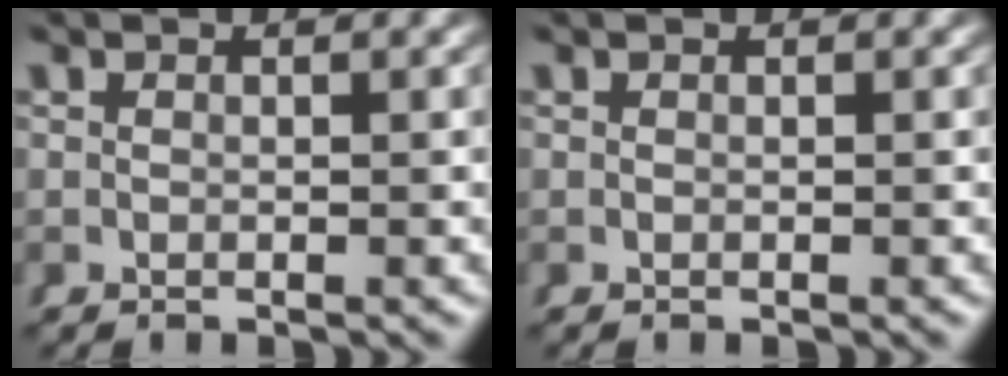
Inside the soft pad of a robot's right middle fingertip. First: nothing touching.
{"total": 0.0}